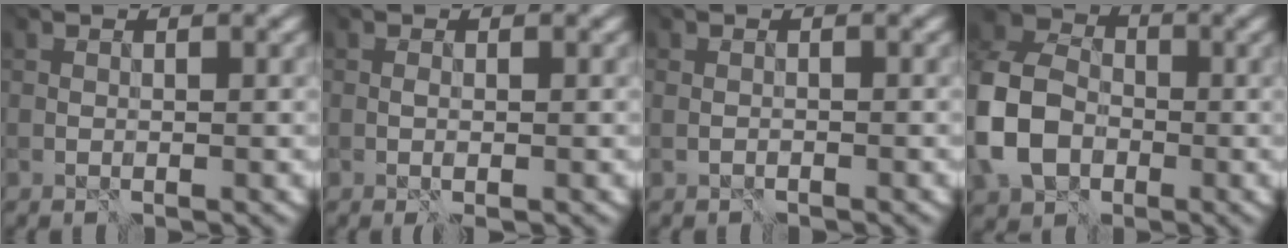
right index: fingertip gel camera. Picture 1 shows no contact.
{"total": 1.5, "force": [-1.3, 0.2, 0.8], "torque": [-0.008, 0.005, -0.014]}
{"total": 0.6, "force": [-0.4, 0.4, 0.1], "torque": [-0.008, 0.007, -0.001]}
{"total": 8.6, "force": [-4.2, 5.9, 4.7], "torque": [-0.120, -0.001, -0.062]}